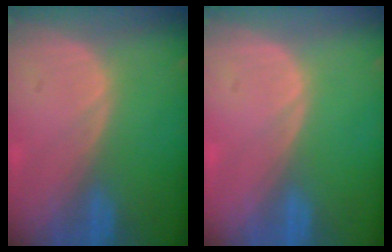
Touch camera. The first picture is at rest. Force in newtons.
{"total": 0.0}